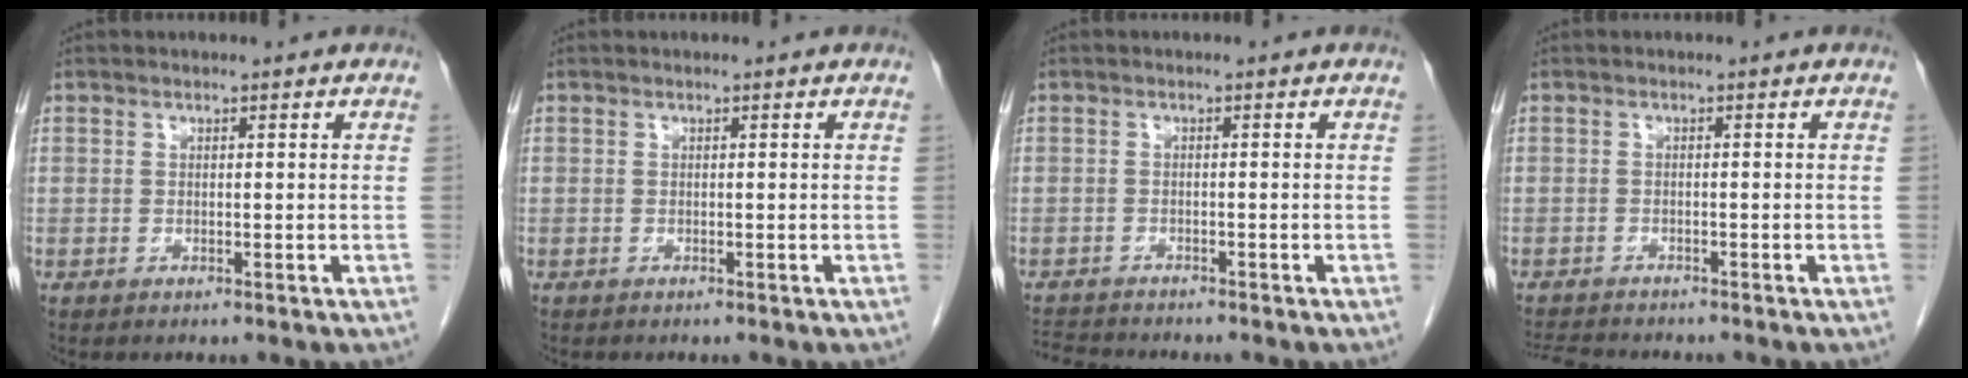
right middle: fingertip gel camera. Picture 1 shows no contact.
{"total": 0.0}
{"total": 4.5, "force": [-4.4, 0.1, 0.8], "torque": [-0.013, -0.015, -0.075]}
{"total": 4.9, "force": [-4.7, 0.6, 1.4], "torque": [-0.023, -0.013, -0.077]}